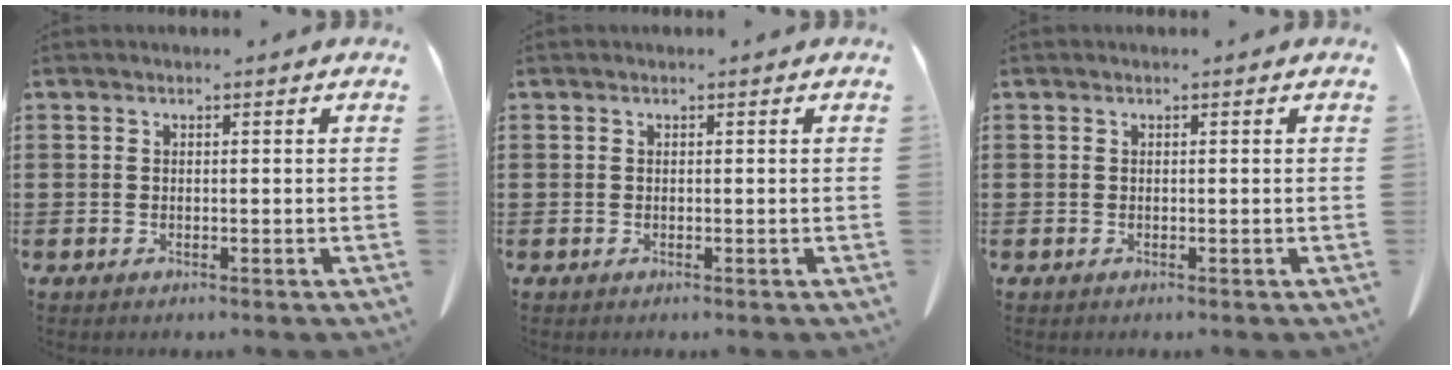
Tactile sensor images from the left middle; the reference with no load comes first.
{"total": 0.0}
{"total": 0.0}